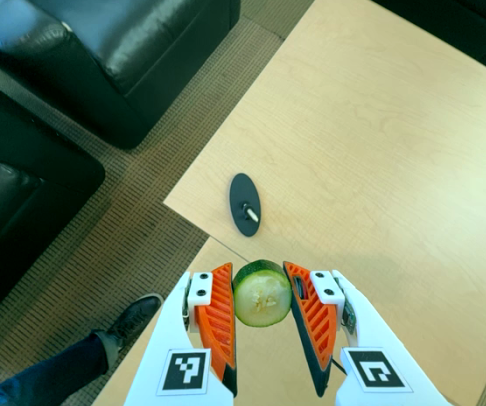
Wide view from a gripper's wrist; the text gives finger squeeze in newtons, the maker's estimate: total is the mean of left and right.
{"total": 11.1, "left": 10.2, "right": 12.0}